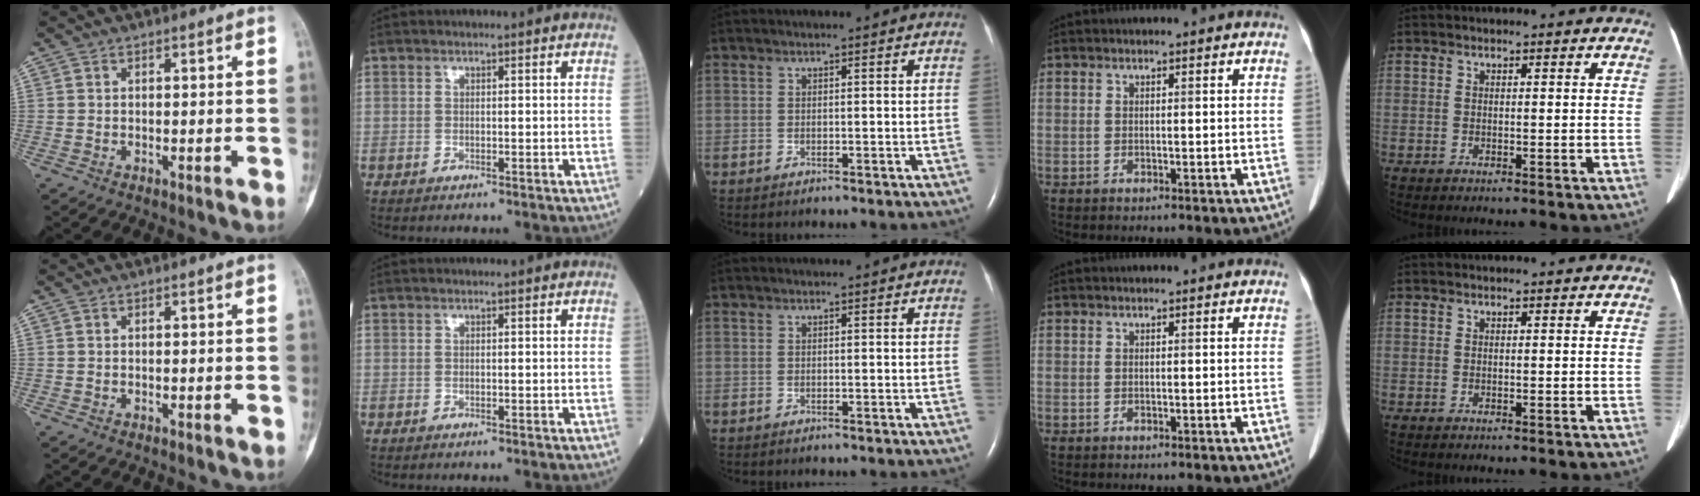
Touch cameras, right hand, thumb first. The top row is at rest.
{}